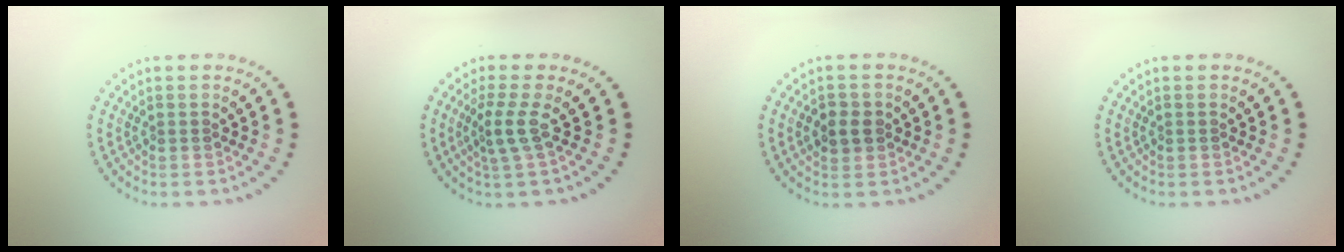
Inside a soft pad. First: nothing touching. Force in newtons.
{"total": 2.2, "press": 1.4, "slide": 1.7}
{"total": 2.2, "press": 2.1, "slide": 0.5}
{"total": 0.0}